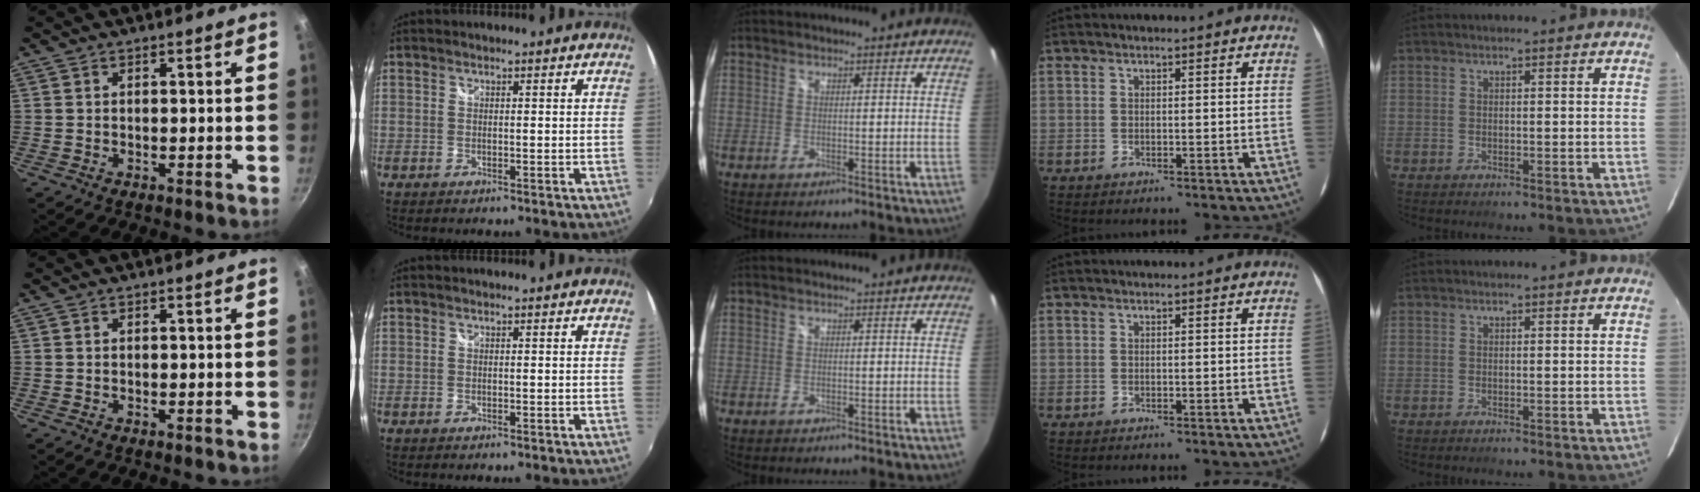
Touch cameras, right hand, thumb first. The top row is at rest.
{}